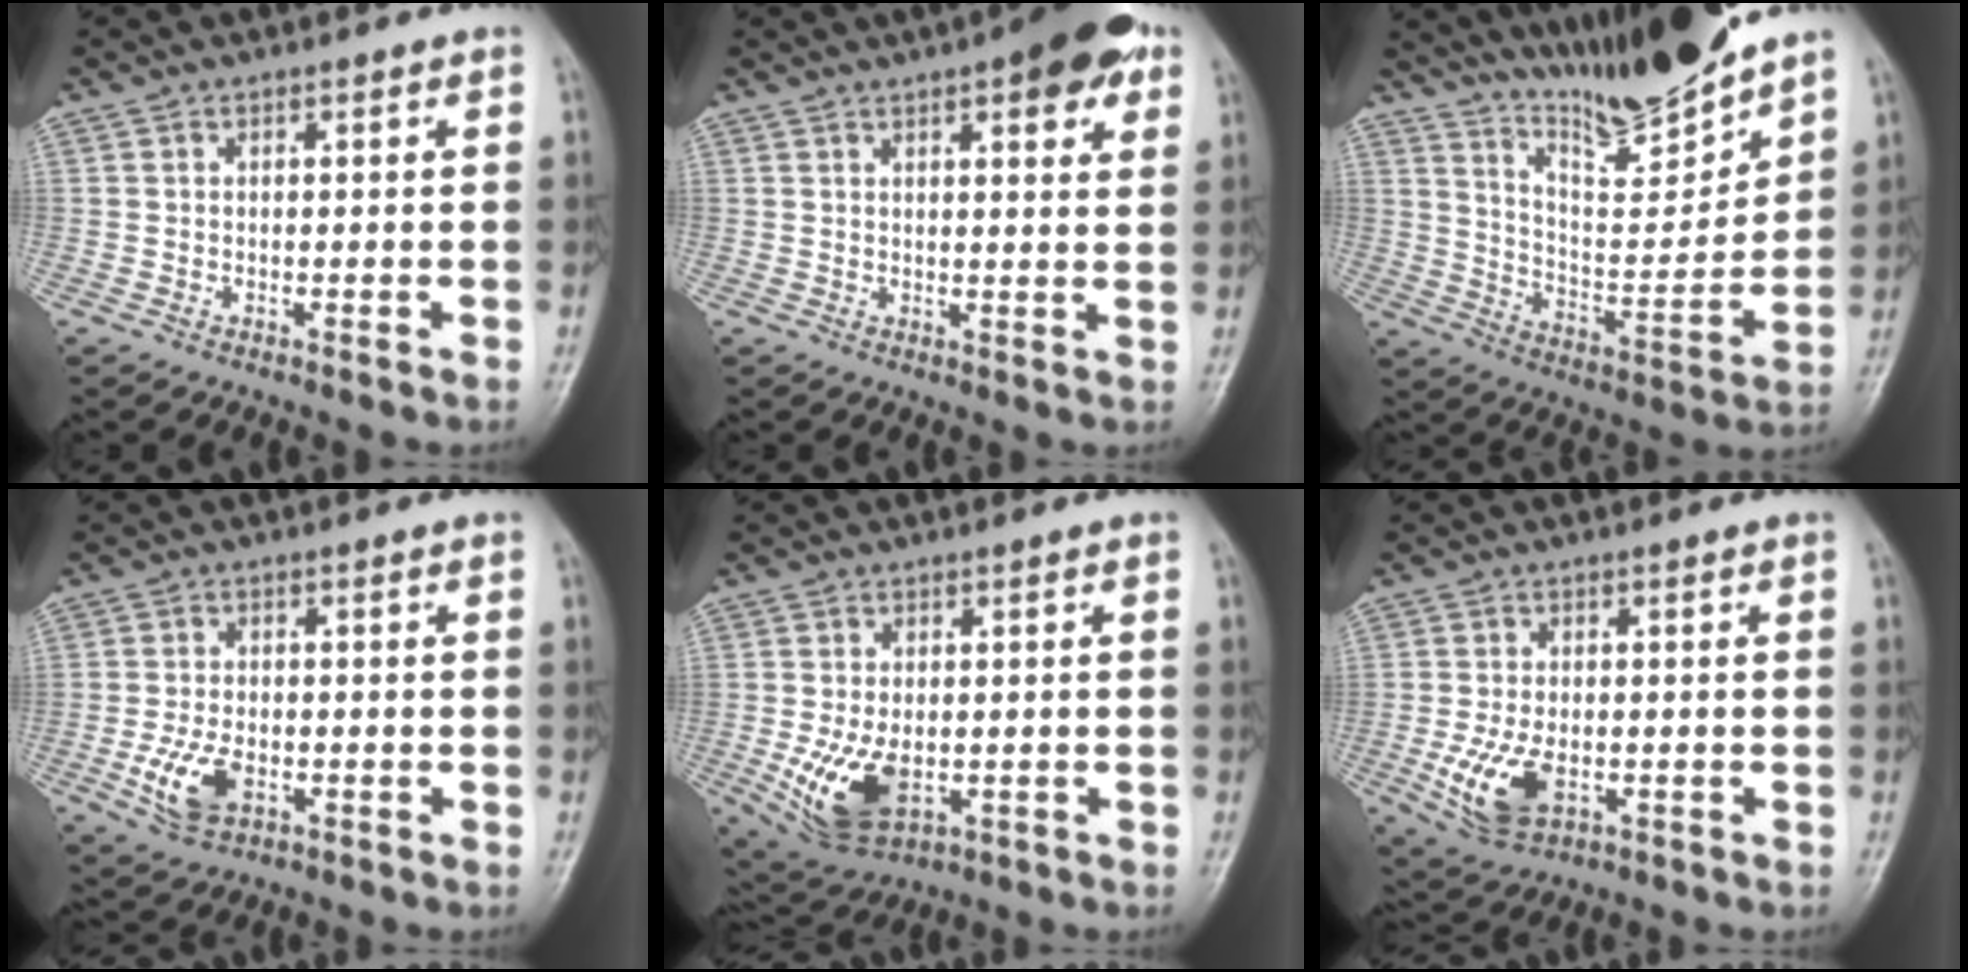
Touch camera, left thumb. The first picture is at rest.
{"total": 10.8, "force": [5.8, 3.5, 8.4], "torque": [-0.086, -0.012, 0.070]}
{"total": 15.0, "force": [13.4, 1.1, 6.7], "torque": [-0.088, -0.087, 0.241]}
{"total": 6.3, "force": [-1.9, 3.6, 4.7], "torque": [-0.099, 0.002, -0.031]}
{"total": 9.8, "force": [-1.8, 5.8, 7.7], "torque": [-0.141, -0.011, -0.015]}
{"total": 8.1, "force": [-2.0, 4.7, 6.3], "torque": [-0.128, -0.006, -0.025]}